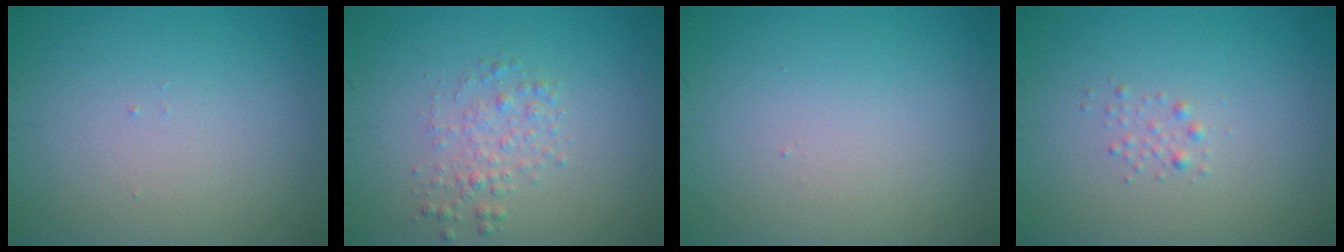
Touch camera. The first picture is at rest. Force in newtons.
{"total": 1.9, "press": 1.9, "slide": 0.0}
{"total": 0.0}
{"total": 0.8, "press": 0.8, "slide": 0.1}